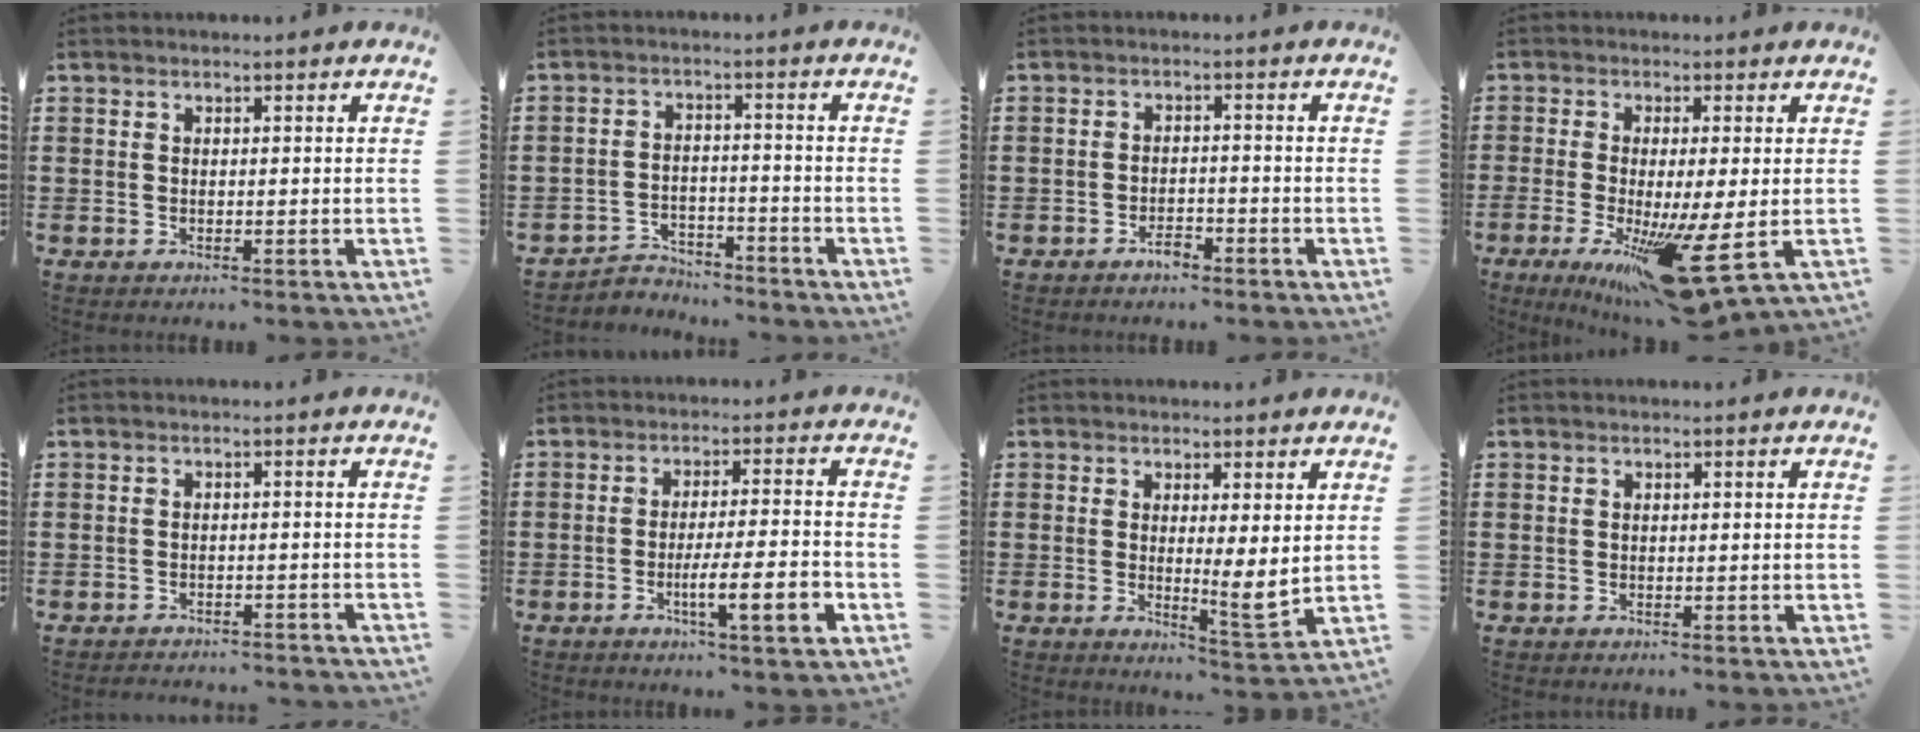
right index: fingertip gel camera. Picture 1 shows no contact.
{"total": 3.5, "force": [-3.3, 0.9, 0.0], "torque": [-0.008, 0.003, -0.072]}
{"total": 2.3, "force": [-1.8, 0.8, 1.1], "torque": [-0.023, 0.003, -0.035]}
{"total": 11.9, "force": [-4.5, 1.3, 11.0], "torque": [-0.167, -0.021, -0.072]}
{"total": 1.8, "force": [-1.8, 0.0, 0.0], "torque": [-0.006, -0.001, -0.039]}
{"total": 8.1, "force": [-3.0, 0.9, 7.4], "torque": [-0.124, -0.006, -0.051]}
{"total": 4.7, "force": [1.2, 0.8, 4.5], "torque": [-0.070, -0.016, 0.019]}
{"total": 0.0}